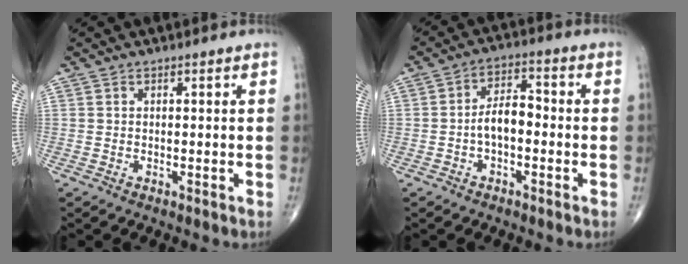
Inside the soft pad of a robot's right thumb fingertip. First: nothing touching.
{"total": 6.0, "force": [-1.3, 3.2, 4.9], "torque": [-0.077, 0.029, -0.030]}